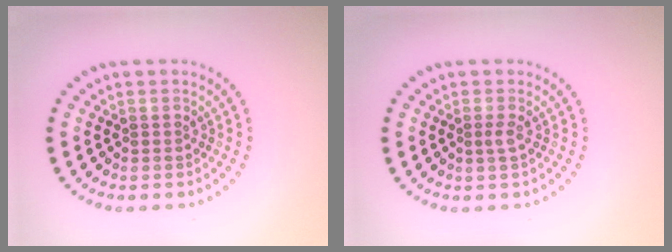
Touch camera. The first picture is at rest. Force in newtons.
{"total": 1.0, "press": 0.8, "slide": 0.7}